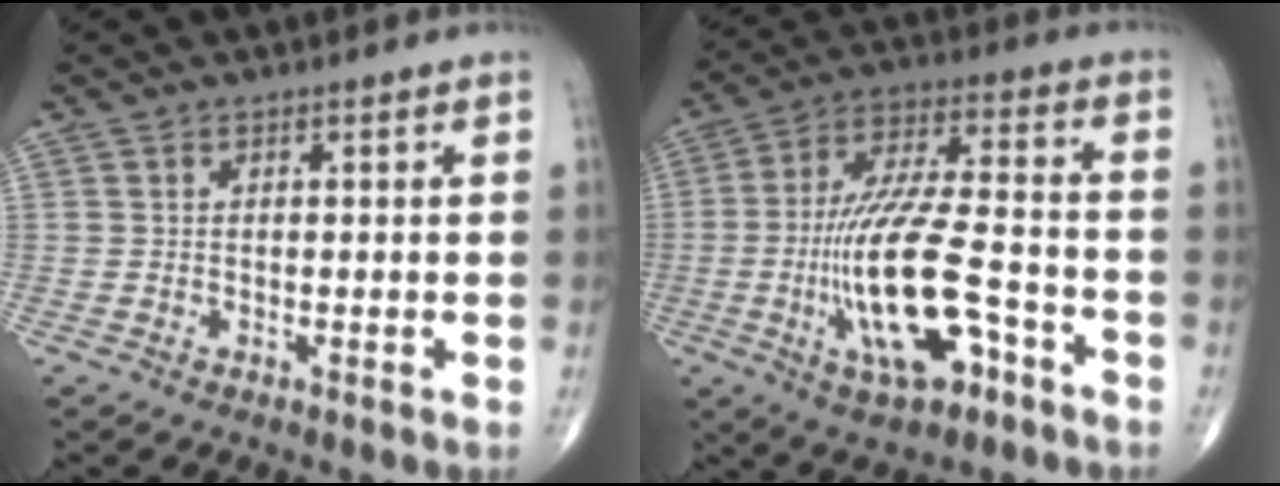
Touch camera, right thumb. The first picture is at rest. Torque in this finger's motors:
{"motor_torque": [2.29, 2.52, 1.53, -0.13, 0.57]}